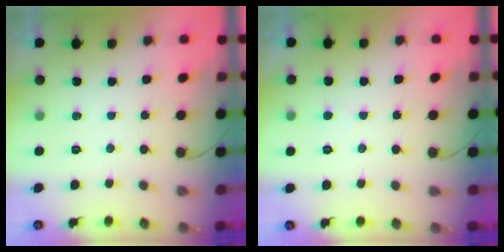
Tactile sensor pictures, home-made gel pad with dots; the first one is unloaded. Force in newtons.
{"total": 2.3, "press": 2.3, "slide": 0.3}